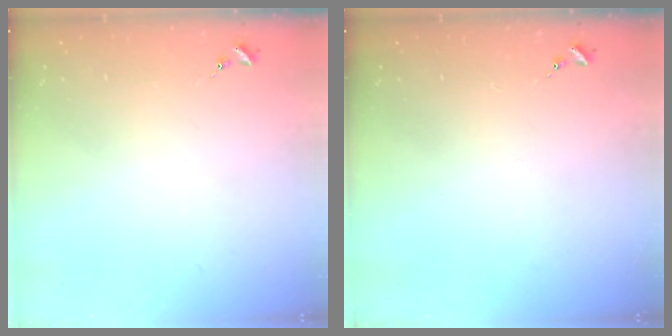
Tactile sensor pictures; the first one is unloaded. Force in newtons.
{"total": 0.0}